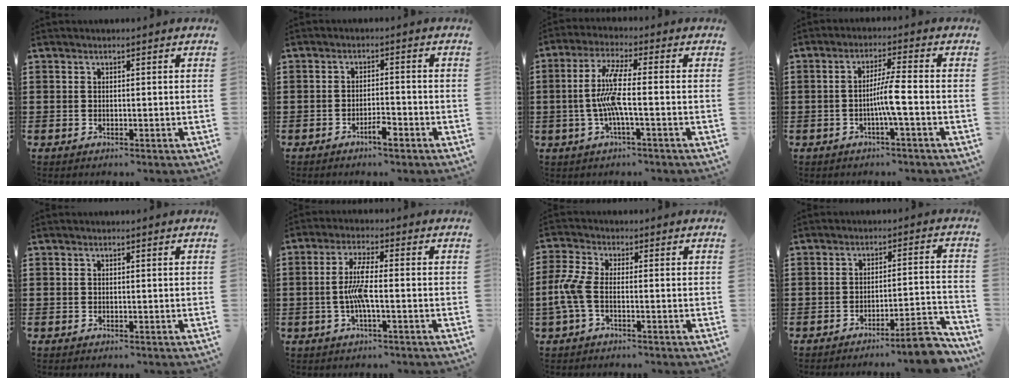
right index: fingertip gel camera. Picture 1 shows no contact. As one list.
[{"total": 2.9, "force": [-2.0, 0.8, 1.9], "torque": [-0.032, 0.007, -0.037]}, {"total": 7.5, "force": [-1.3, 0.7, 7.3], "torque": [-0.166, -0.014, -0.036]}, {"total": 4.8, "force": [-1.4, -0.4, 4.6], "torque": [-0.090, -0.009, -0.031]}, {"total": 0.0}, {"total": 5.8, "force": [-1.2, 1.0, 5.6], "torque": [-0.121, -0.005, -0.031]}, {"total": 5.2, "force": [-1.6, 2.0, 4.5], "torque": [-0.121, -0.011, -0.039]}, {"total": 7.0, "force": [-5.6, 0.3, 4.1], "torque": [-0.061, -0.002, -0.102]}]